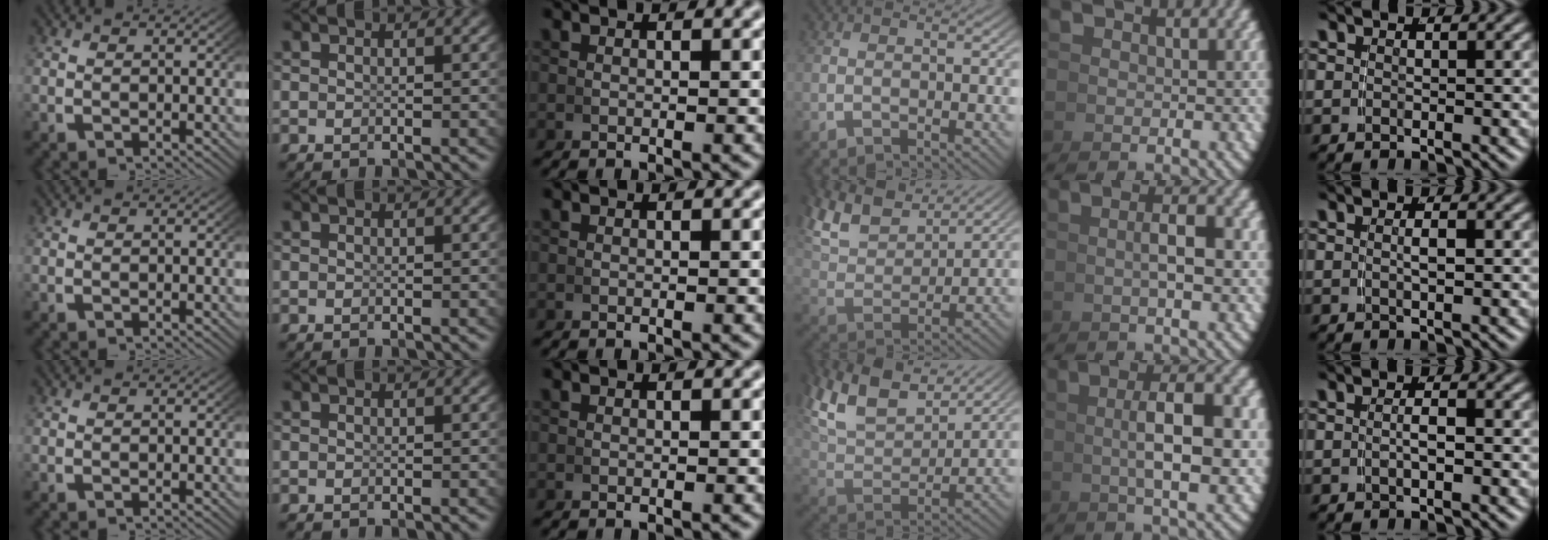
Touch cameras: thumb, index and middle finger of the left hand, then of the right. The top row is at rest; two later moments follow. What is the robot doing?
{"motion": "grasp_and_lifting", "object": "photo album"}